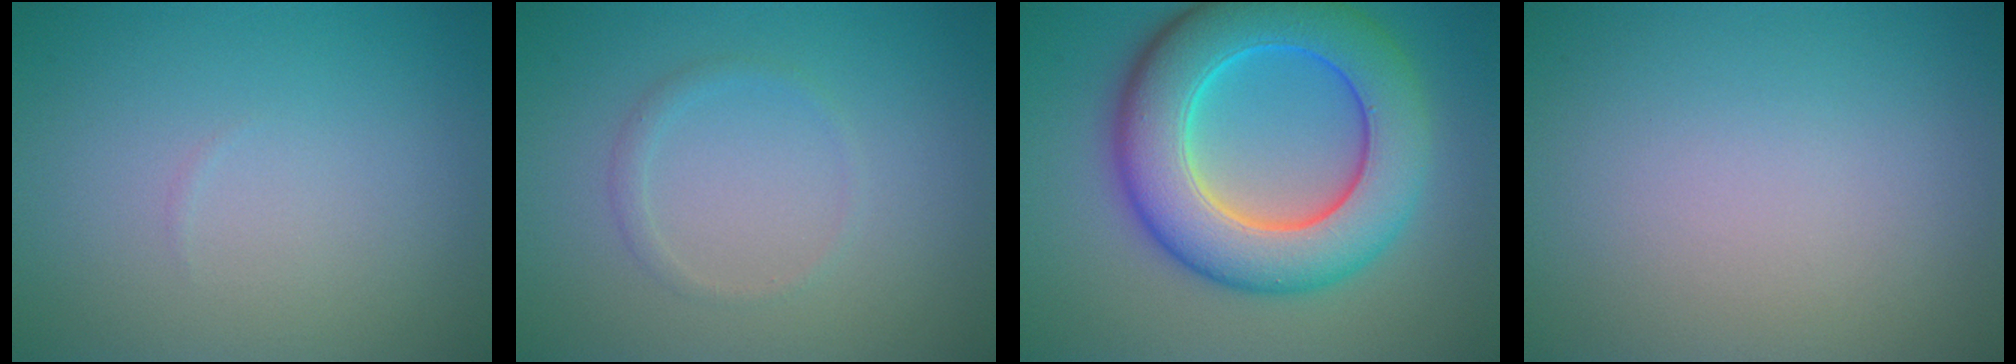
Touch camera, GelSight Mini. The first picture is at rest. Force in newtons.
{"total": 1.0, "press": 1.0, "slide": 0.1}
{"total": 10.8, "press": 10.8, "slide": 0.1}
{"total": 0.0}